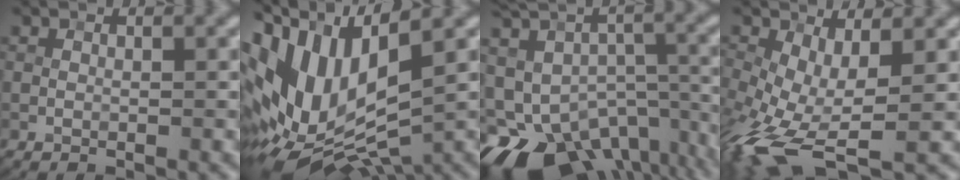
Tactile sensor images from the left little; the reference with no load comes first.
{"total": 13.6, "force": [2.6, 7.5, 11.0], "torque": [-0.228, 0.010, 0.048]}
{"total": 15.0, "force": [-8.9, 8.8, 8.2], "torque": [-0.166, -0.031, -0.108]}
{"total": 9.4, "force": [-3.4, 4.2, 7.8], "torque": [-0.186, -0.030, -0.061]}